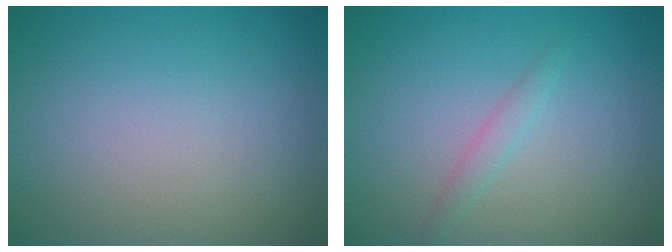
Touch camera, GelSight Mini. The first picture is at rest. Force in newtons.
{"total": 1.1, "press": 1.1, "slide": 0.0}